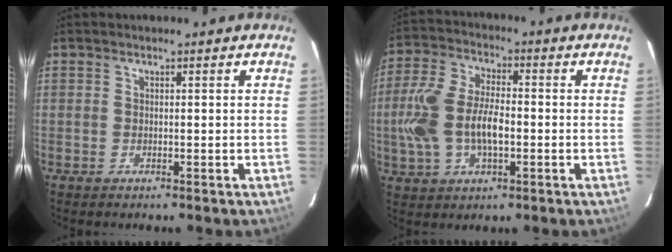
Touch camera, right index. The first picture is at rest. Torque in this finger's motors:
{"motor_torque": [0.43, -0.03, 0.34, 0.15]}